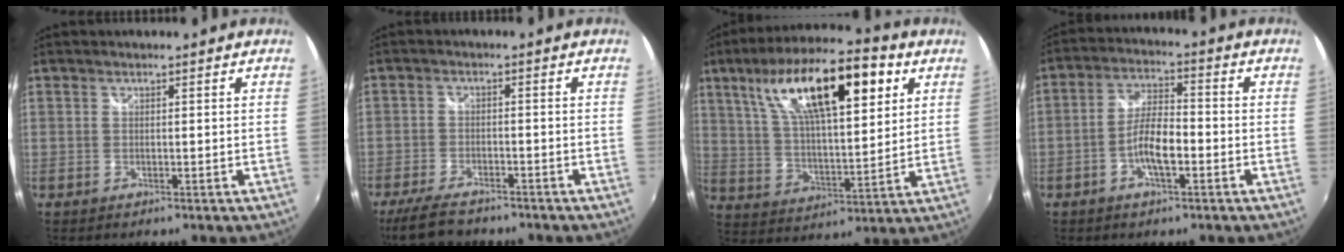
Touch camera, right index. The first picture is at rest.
{"total": 9.0, "force": [-7.5, 2.8, 4.1], "torque": [-0.110, -0.021, -0.131]}
{"total": 21.4, "force": [10.0, 7.3, 17.5], "torque": [-0.311, 0.037, 0.169]}
{"total": 6.9, "force": [-2.7, 2.2, 6.0], "torque": [-0.121, 0.009, -0.050]}